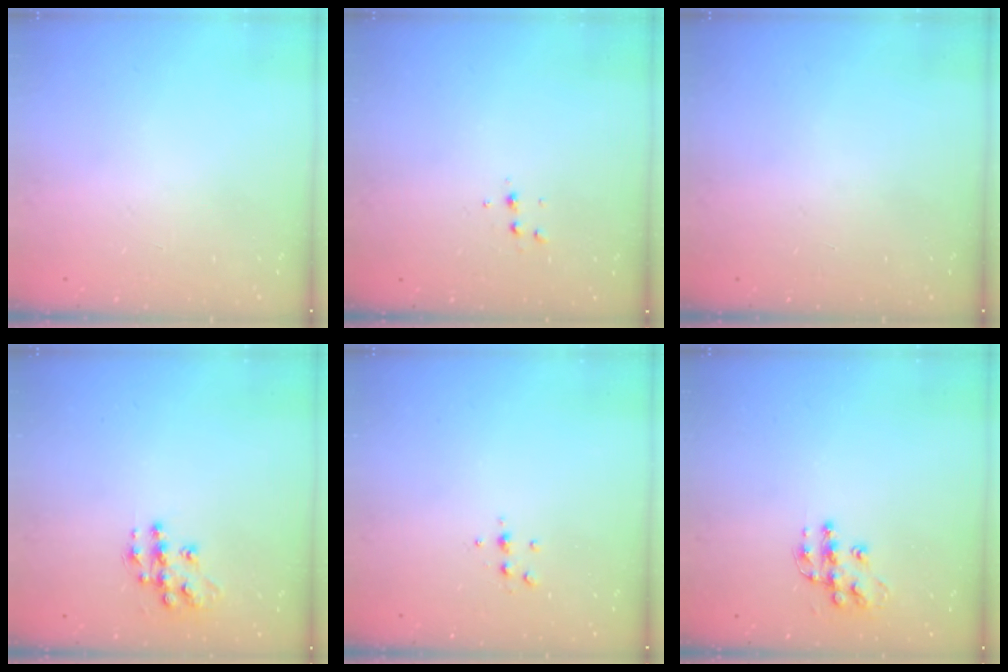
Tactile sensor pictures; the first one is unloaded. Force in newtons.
{"total": 4.1, "press": 4.0, "slide": 1.1}
{"total": 0.0}
{"total": 11.4, "press": 11.4, "slide": 0.8}
{"total": 5.3, "press": 5.2, "slide": 1.0}
{"total": 10.7, "press": 10.7, "slide": 0.6}